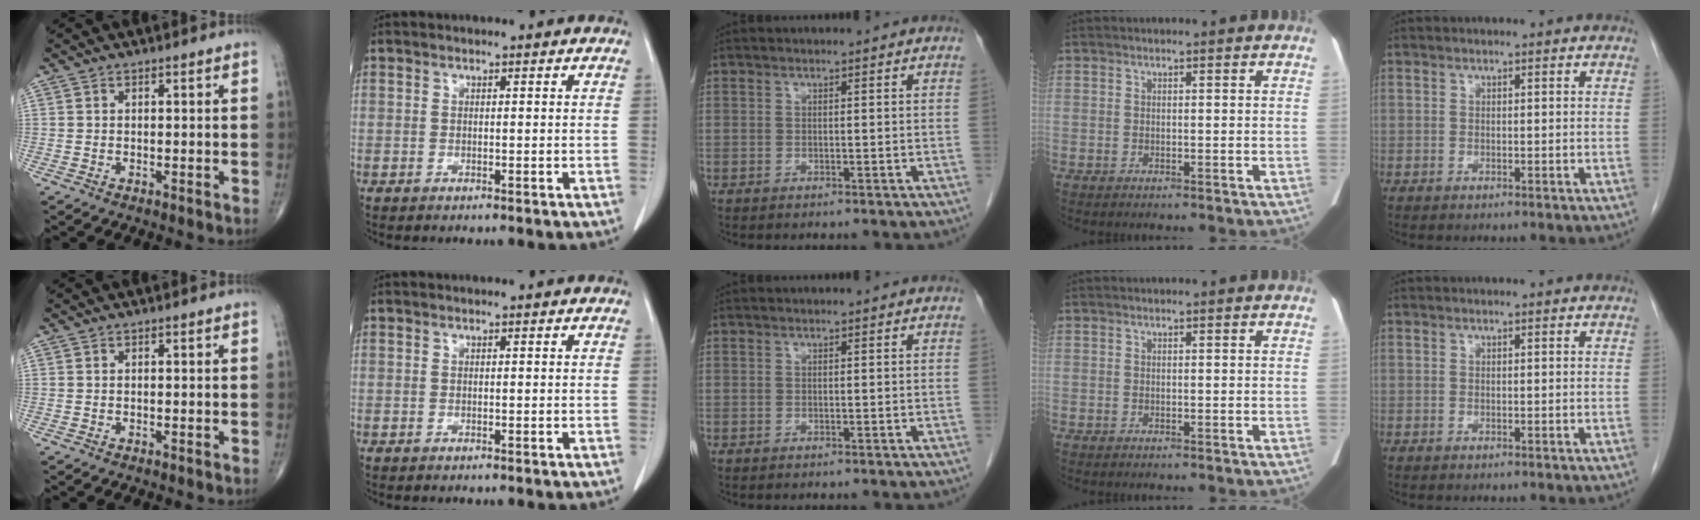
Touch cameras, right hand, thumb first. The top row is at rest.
{}